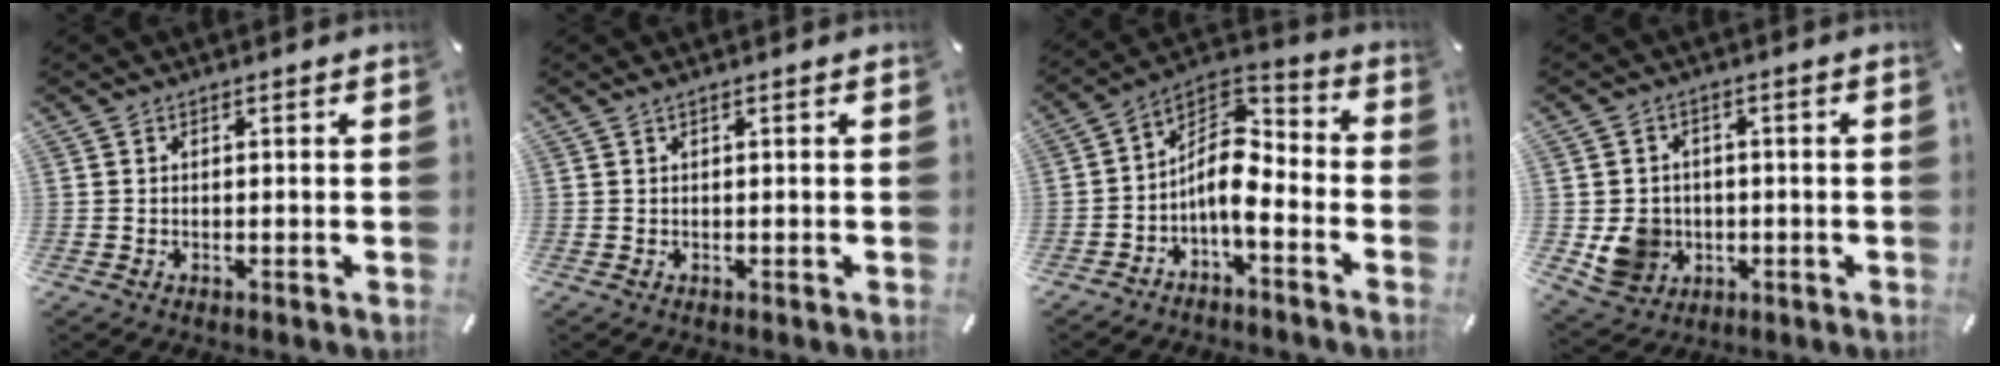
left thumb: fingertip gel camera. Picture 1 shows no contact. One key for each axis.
{"total": 0.6, "fx": 0.3, "fy": 0.0, "fz": 0.6, "tx": -0.009, "ty": 0.001, "tz": 0.005}
{"total": 10.7, "fx": -3.2, "fy": 6.1, "fz": 8.2, "tx": -0.151, "ty": -0.003, "tz": -0.065}
{"total": 8.2, "fx": -0.9, "fy": 7.8, "fz": 2.1, "tx": -0.053, "ty": 0.005, "tz": -0.013}